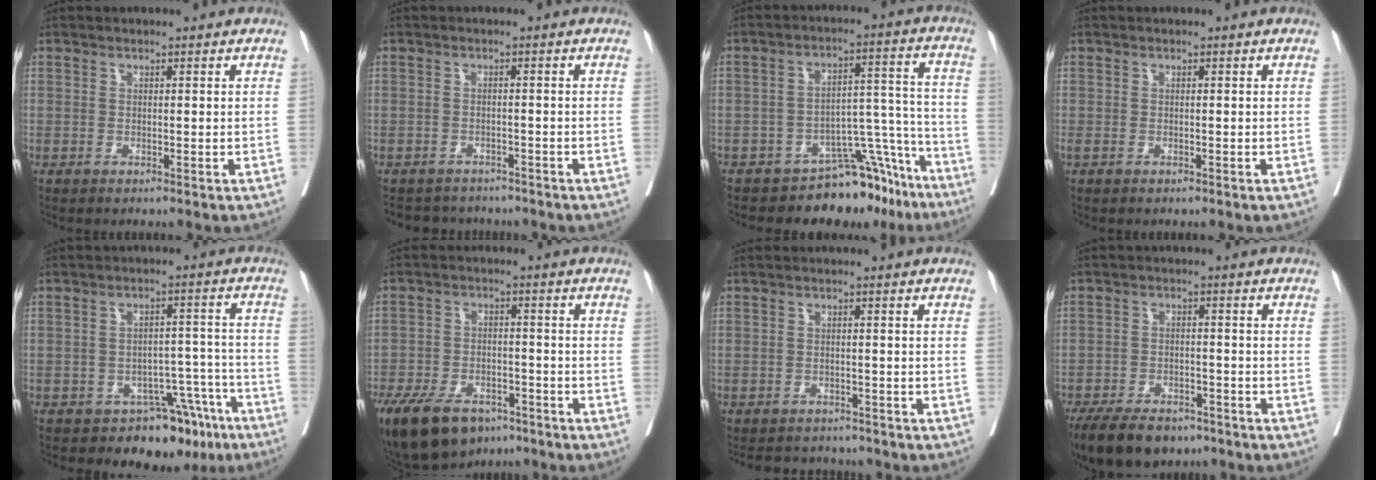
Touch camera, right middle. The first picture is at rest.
{"total": 6.4, "force": [-6.0, 2.2, 0.5], "torque": [-0.007, 0.003, -0.079]}
{"total": 10.4, "force": [-9.2, 3.9, 3.0], "torque": [0.000, 0.080, -0.135]}
{"total": 0.0}
{"total": 9.1, "force": [-6.9, 4.9, 3.2], "torque": [-0.007, 0.051, -0.093]}
{"total": 14.1, "force": [-9.9, 6.9, 7.2], "torque": [-0.151, -0.011, -0.159]}
{"total": 8.4, "force": [-7.8, 2.9, 1.5], "torque": [-0.026, 0.007, -0.099]}
{"total": 11.6, "force": [-8.9, 5.2, 5.2], "torque": [-0.091, -0.011, -0.138]}